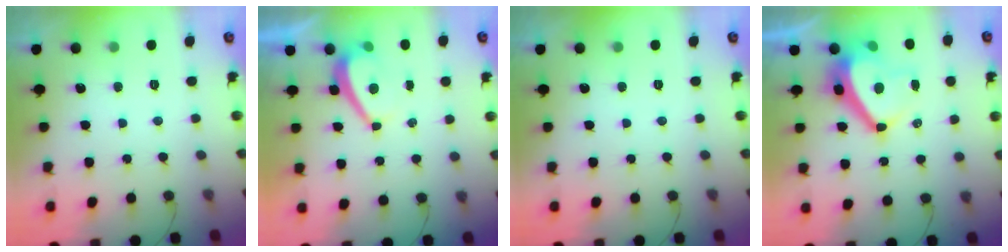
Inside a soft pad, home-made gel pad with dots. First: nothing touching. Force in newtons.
{"total": 3.0, "press": 2.9, "slide": 0.6}
{"total": 0.0}
{"total": 10.8, "press": 10.4, "slide": 3.1}